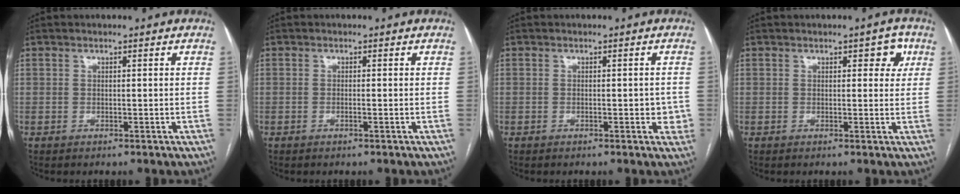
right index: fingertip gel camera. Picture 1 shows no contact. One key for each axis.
{"total": 0.6, "fx": -0.3, "fy": -0.1, "fz": 0.5, "tx": -0.012, "ty": 0.002, "tz": -0.006}
{"total": 2.4, "fx": -0.7, "fy": 1.0, "fz": 2.1, "tx": -0.021, "ty": 0.005, "tz": -0.008}
{"total": 3.2, "fx": 1.4, "fy": 1.6, "fz": 2.4, "tx": -0.021, "ty": 0.008, "tz": 0.013}